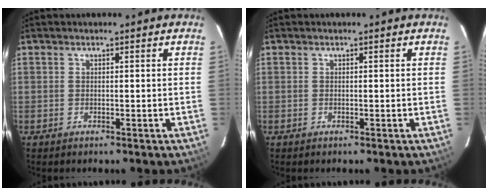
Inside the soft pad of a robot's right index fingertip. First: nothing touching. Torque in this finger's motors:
{"motor_torque": [0.00, 0.00, 0.03, 0.00]}